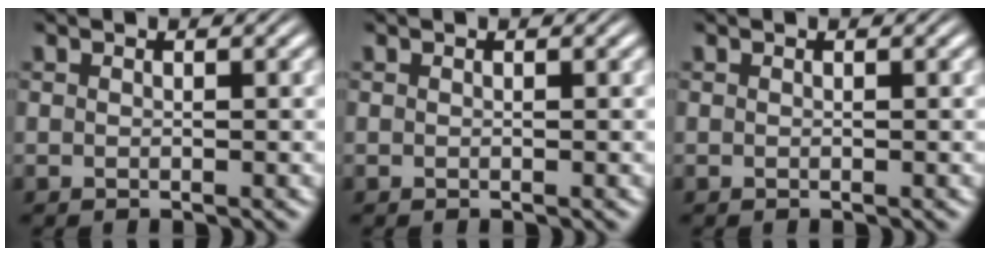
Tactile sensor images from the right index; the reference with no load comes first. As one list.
[{"total": 0.0}, {"total": 0.0}]